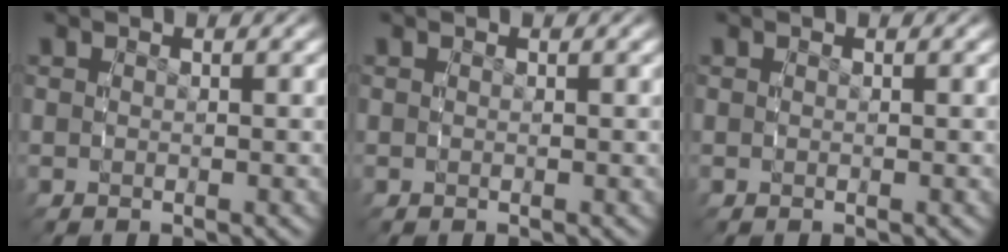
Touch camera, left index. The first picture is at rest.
{"total": 0.0}
{"total": 0.0}